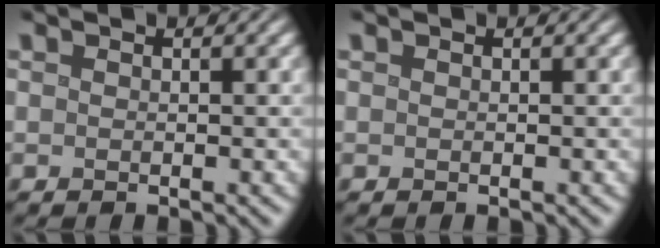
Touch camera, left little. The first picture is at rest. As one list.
[{"total": 0.0}]